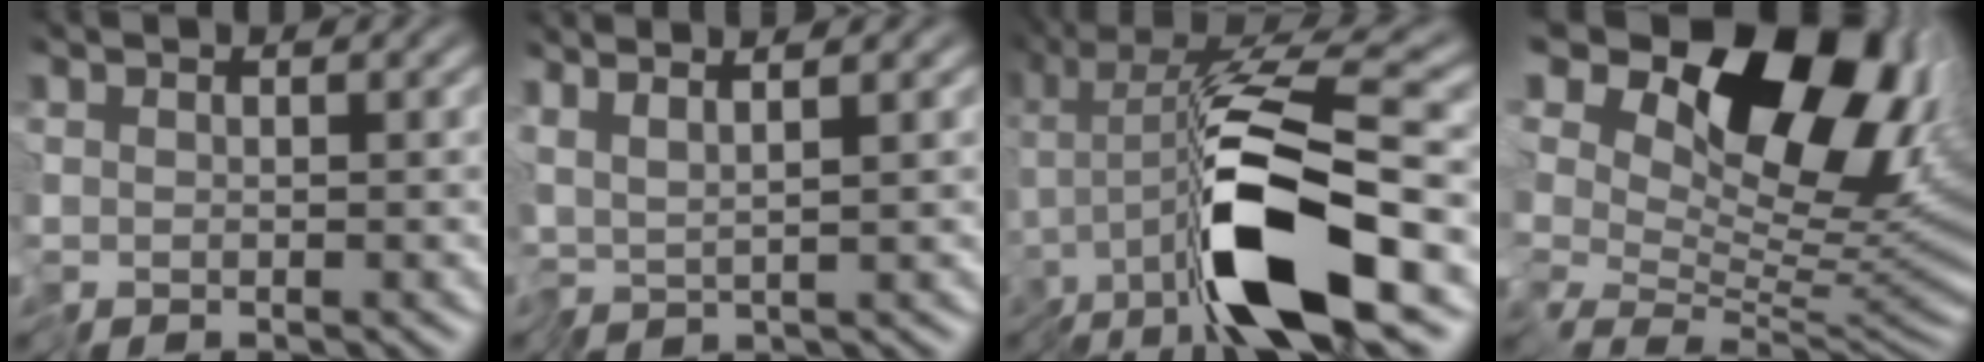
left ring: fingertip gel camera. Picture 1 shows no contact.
{"total": 2.7, "force": [1.5, -0.1, 2.3], "torque": [-0.041, 0.012, 0.019]}
{"total": 10.3, "force": [-3.7, 1.6, 9.4], "torque": [-0.160, 0.006, -0.079]}
{"total": 15.2, "force": [8.3, 8.2, 9.8], "torque": [-0.160, 0.031, 0.130]}